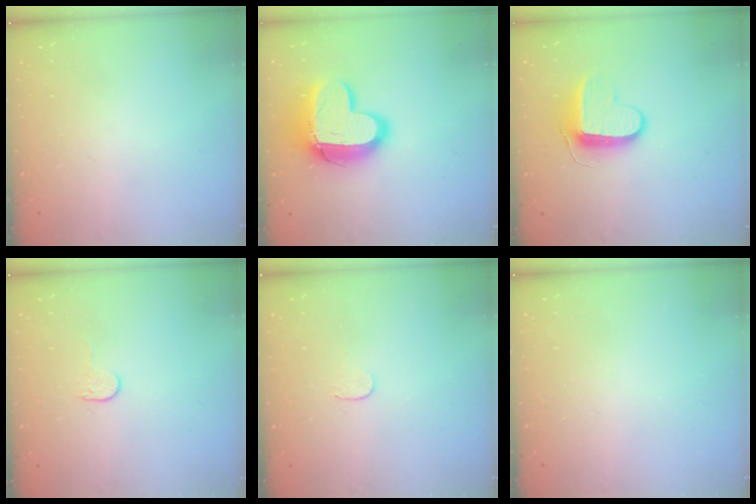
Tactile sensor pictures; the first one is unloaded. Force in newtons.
{"total": 16.2, "press": 16.2, "slide": 1.4}
{"total": 9.6, "press": 9.6, "slide": 0.9}
{"total": 3.8, "press": 3.8, "slide": 0.4}
{"total": 3.8, "press": 3.8, "slide": 0.4}
{"total": 0.0}